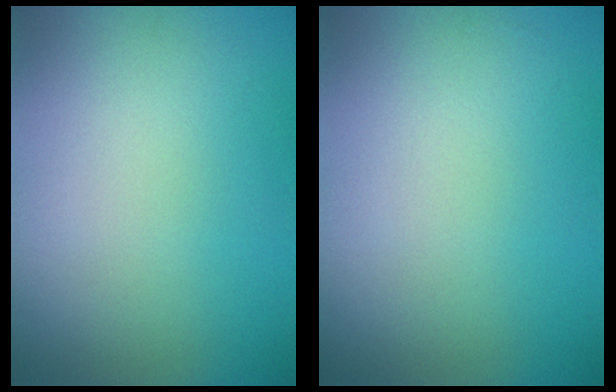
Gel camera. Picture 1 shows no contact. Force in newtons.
{"total": 0.0}